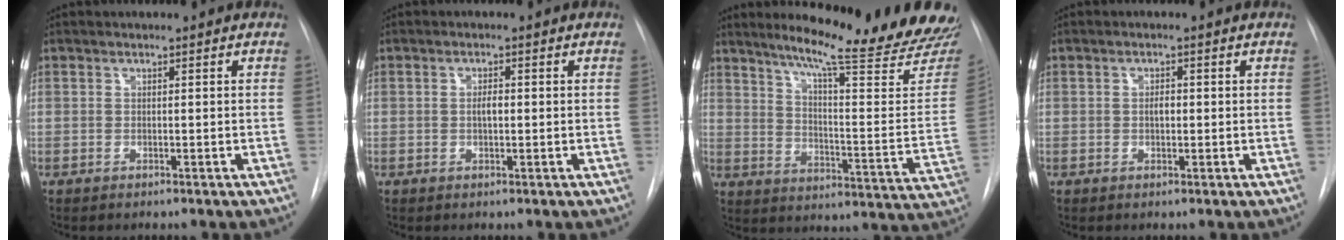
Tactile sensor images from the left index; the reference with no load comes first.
{"total": 1.7, "force": [0.0, 0.7, 1.6], "torque": [-0.029, 0.003, 0.000]}
{"total": 25.7, "force": [22.4, 1.0, 12.4], "torque": [-0.177, -0.100, 0.281]}
{"total": 1.5, "force": [0.0, 0.8, 1.3], "torque": [-0.021, 0.002, 0.000]}